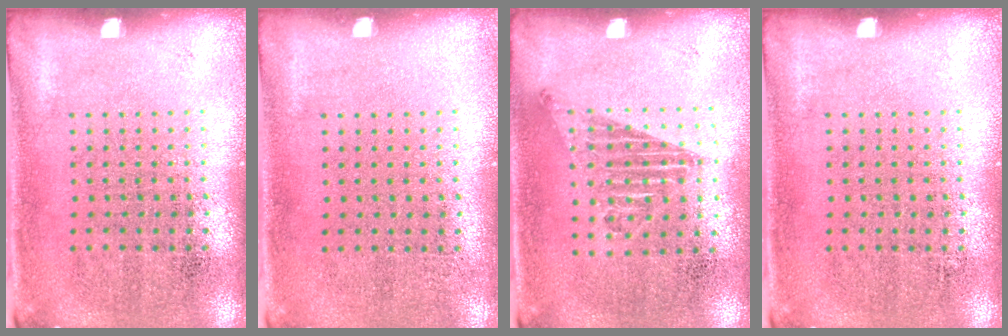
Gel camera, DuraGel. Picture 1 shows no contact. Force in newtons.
{"total": 0.0}
{"total": 1.2, "press": 1.0, "slide": 0.7}
{"total": 0.0}